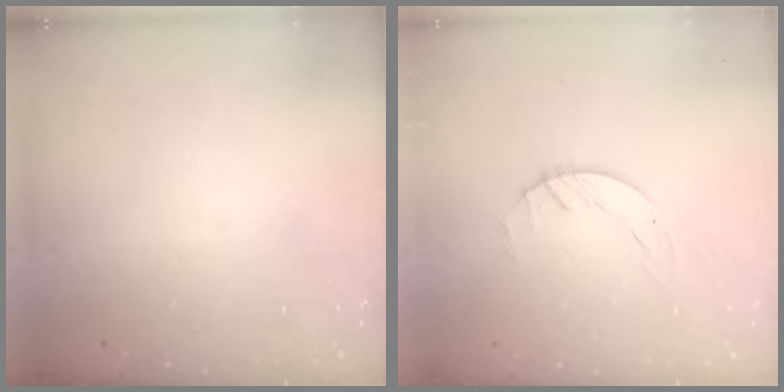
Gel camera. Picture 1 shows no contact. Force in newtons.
{"total": 1.4, "press": 1.4, "slide": 0.2}